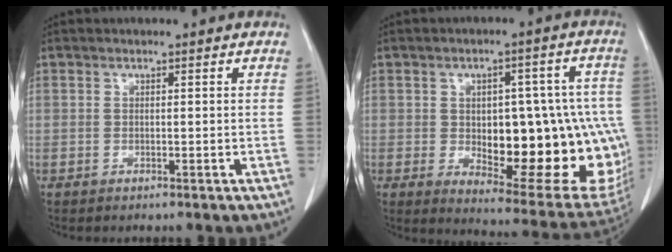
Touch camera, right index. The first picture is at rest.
{"total": 22.8, "force": [-2.8, 9.4, 20.6], "torque": [-0.196, 0.023, -0.004]}